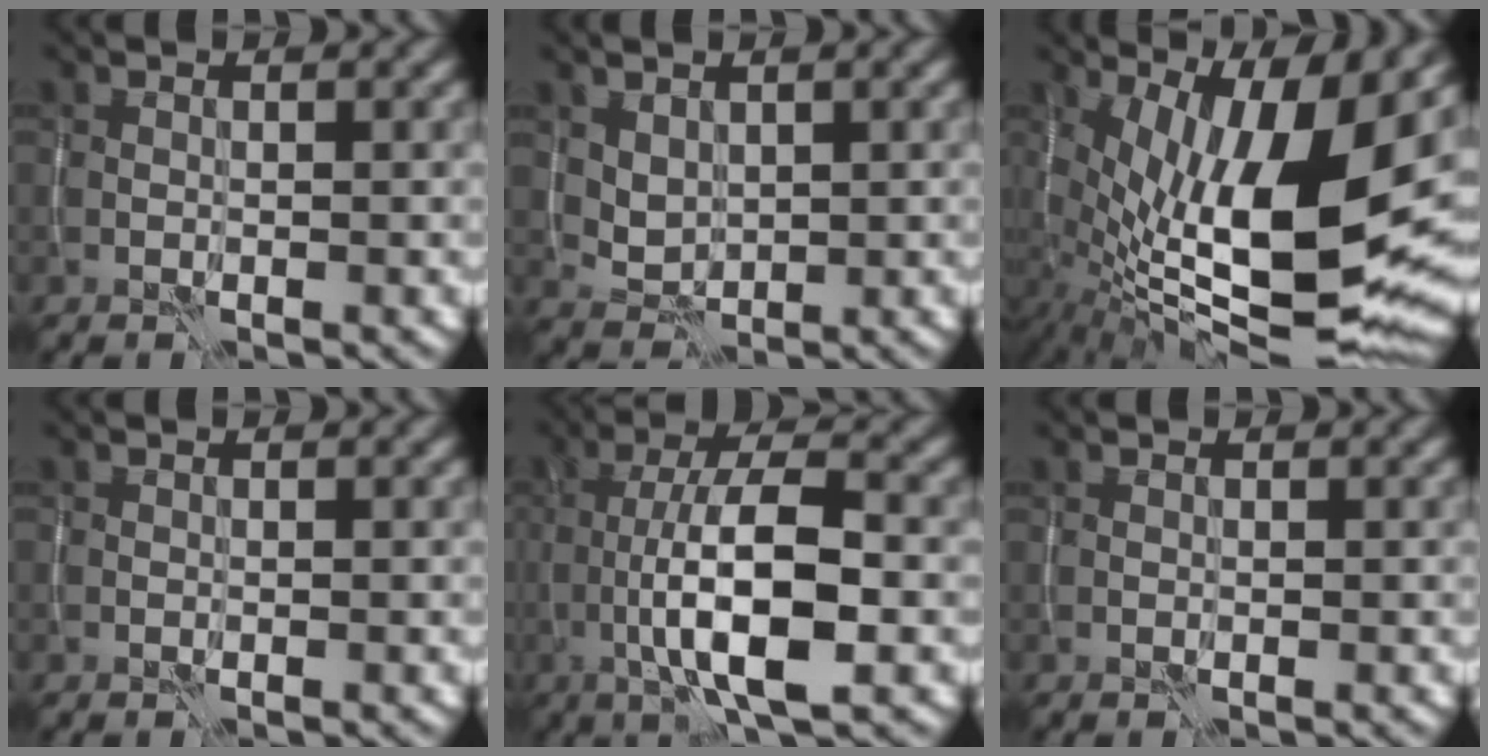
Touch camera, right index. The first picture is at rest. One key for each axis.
{"total": 1.9, "fx": 0.8, "fy": 1.4, "fz": 1.0, "tx": -0.022, "ty": -0.006, "tz": 0.022}
{"total": 16.7, "fx": 0.9, "fy": 6.8, "fz": 15.2, "tx": -0.257, "ty": -0.008, "tz": 0.027}
{"total": 0.0}
{"total": 9.0, "fx": -2.2, "fy": 2.6, "fz": 8.3, "tx": -0.143, "ty": 0.010, "tz": -0.044}
{"total": 0.0}